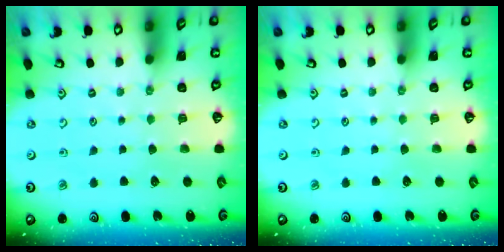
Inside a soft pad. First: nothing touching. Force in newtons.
{"total": 0.0}